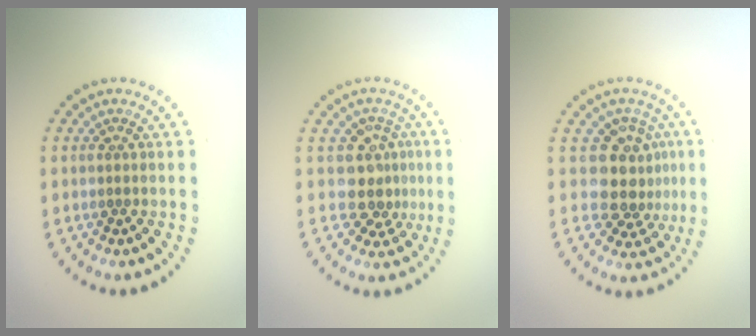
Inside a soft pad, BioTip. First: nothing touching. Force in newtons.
{"total": 3.3, "press": 2.5, "slide": 2.1}
{"total": 4.0, "press": 3.2, "slide": 2.4}